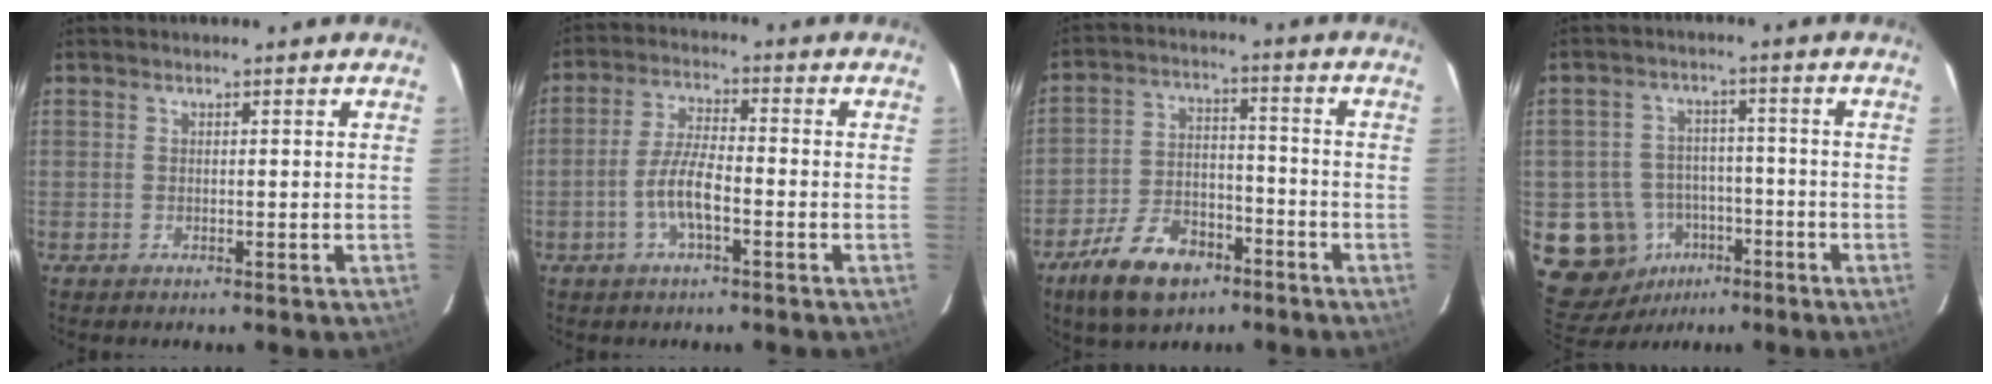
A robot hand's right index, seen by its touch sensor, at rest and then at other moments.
{"total": 6.6, "force": [-2.7, 1.8, 5.8], "torque": [-0.122, 0.006, -0.051]}
{"total": 13.5, "force": [-8.5, 7.3, 7.5], "torque": [-0.170, 0.005, -0.140]}
{"total": 11.6, "force": [-5.0, 10.1, 2.8], "torque": [-0.090, 0.027, -0.059]}